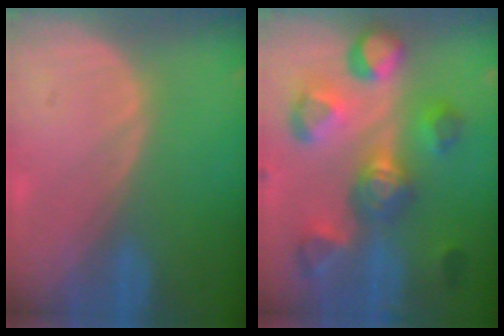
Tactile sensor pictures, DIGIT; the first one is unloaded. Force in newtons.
{"total": 10.4, "press": 10.1, "slide": 2.8}